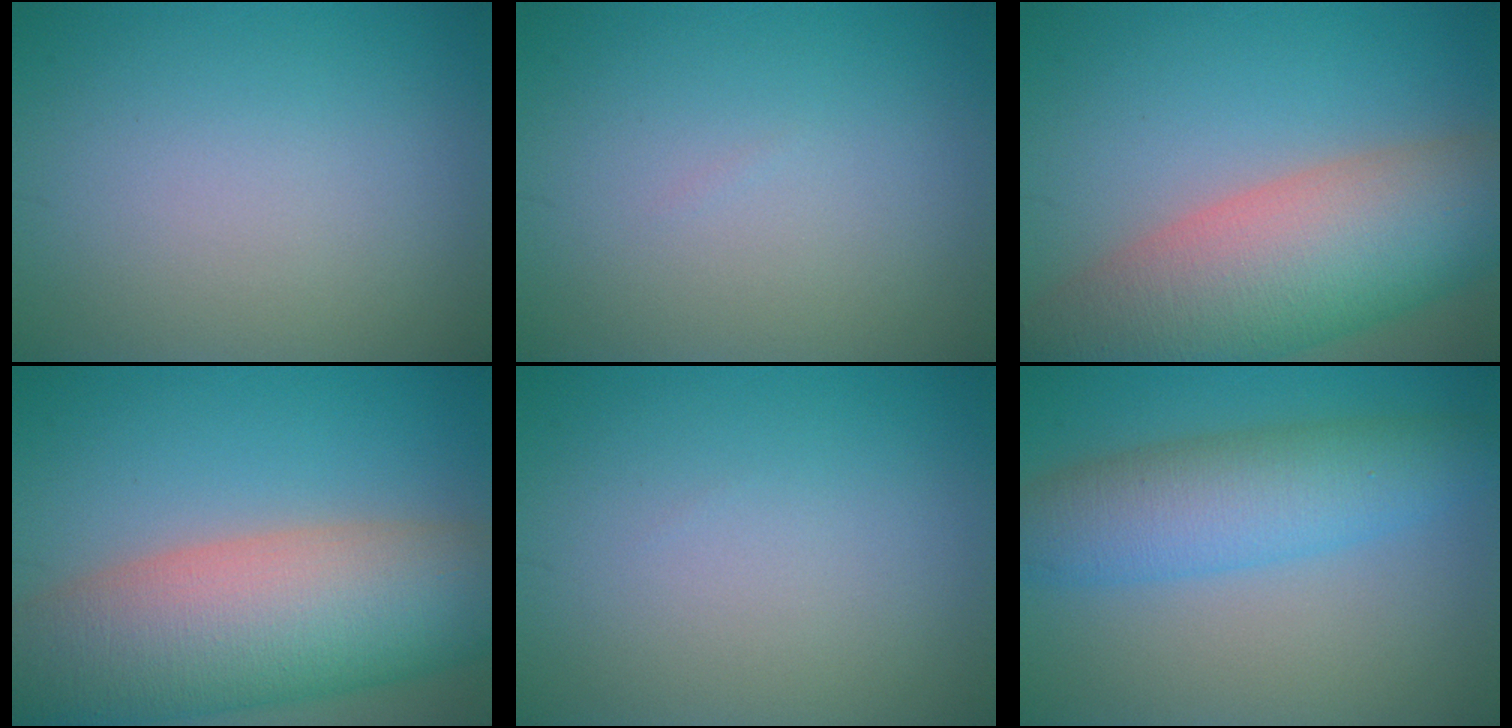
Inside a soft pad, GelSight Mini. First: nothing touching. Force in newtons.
{"total": 0.0}
{"total": 12.6, "press": 12.6, "slide": 0.7}
{"total": 14.1, "press": 14.1, "slide": 0.7}
{"total": 0.0}
{"total": 6.6, "press": 6.6, "slide": 0.0}